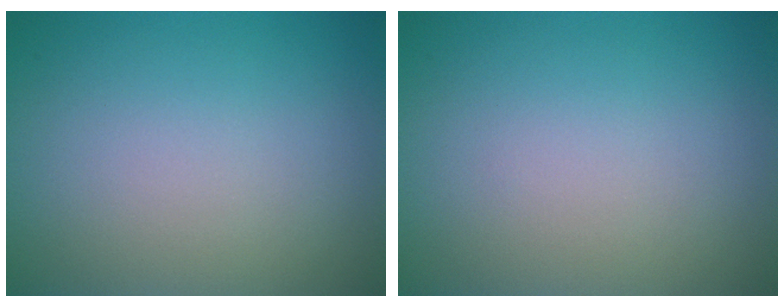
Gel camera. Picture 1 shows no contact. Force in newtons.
{"total": 0.0}